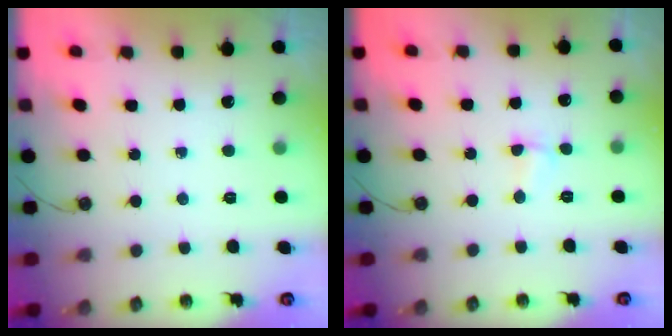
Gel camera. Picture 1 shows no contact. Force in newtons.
{"total": 3.2, "press": 3.1, "slide": 0.7}